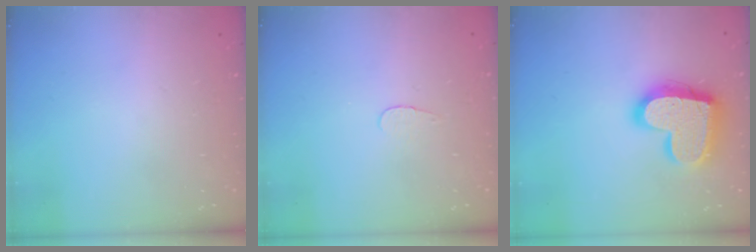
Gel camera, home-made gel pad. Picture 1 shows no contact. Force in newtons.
{"total": 3.4, "press": 3.4, "slide": 0.4}
{"total": 19.1, "press": 19.0, "slide": 1.3}